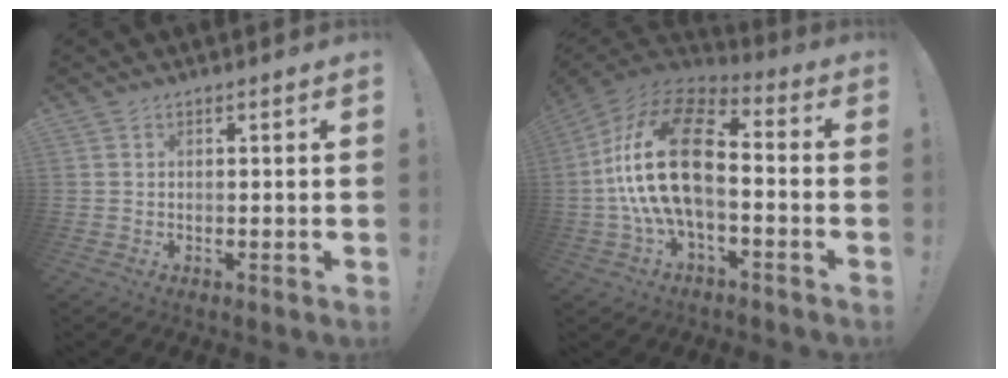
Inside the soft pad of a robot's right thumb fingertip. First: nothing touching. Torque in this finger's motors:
{"motor_torque": [1.51, 1.73, 2.09, -0.68, 0.66]}